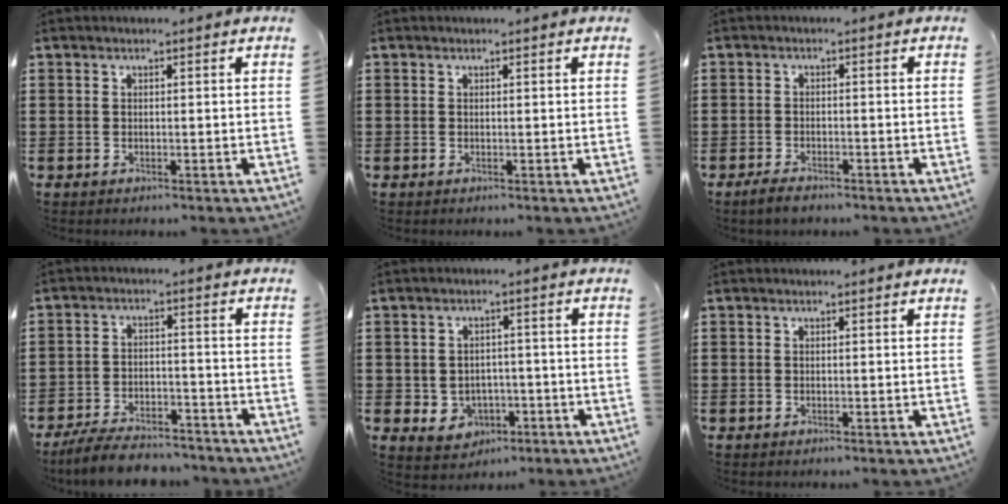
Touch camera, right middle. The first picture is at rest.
{"total": 0.0}
{"total": 2.0, "force": [-1.6, 0.5, 1.1], "torque": [-0.028, -0.002, -0.033]}
{"total": 6.5, "force": [-6.0, 1.1, 2.1], "torque": [-0.042, 0.006, -0.115]}
{"total": 2.9, "force": [-1.2, 2.5, 1.0], "torque": [-0.030, 0.002, -0.027]}
{"total": 0.0}